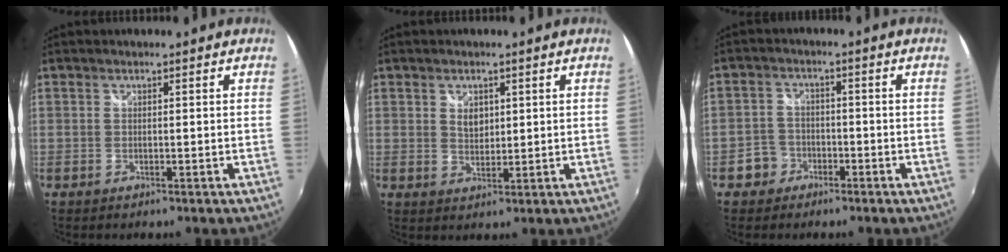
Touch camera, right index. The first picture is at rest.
{"total": 3.2, "force": [1.1, 2.2, 1.9], "torque": [-0.028, 0.002, 0.019]}
{"total": 4.4, "force": [-2.4, 3.6, 0.4], "torque": [-0.013, 0.012, -0.045]}